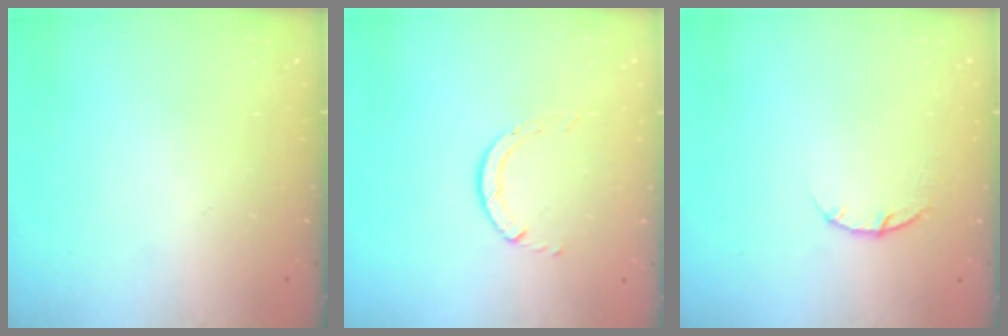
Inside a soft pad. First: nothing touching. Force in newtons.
{"total": 1.4, "press": 1.4, "slide": 0.1}
{"total": 3.8, "press": 3.8, "slide": 0.5}